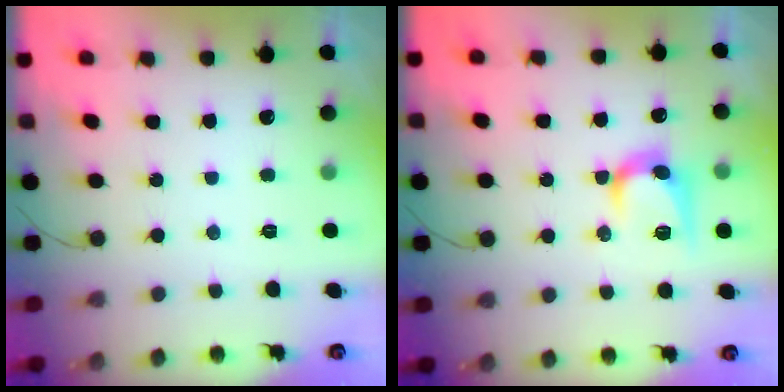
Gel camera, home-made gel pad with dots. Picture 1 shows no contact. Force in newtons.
{"total": 10.4, "press": 10.4, "slide": 0.4}